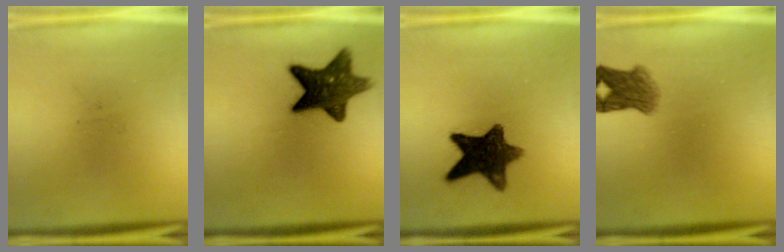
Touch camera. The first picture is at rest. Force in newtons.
{"total": 12.0}
{"total": 11.4}
{"total": 4.6}